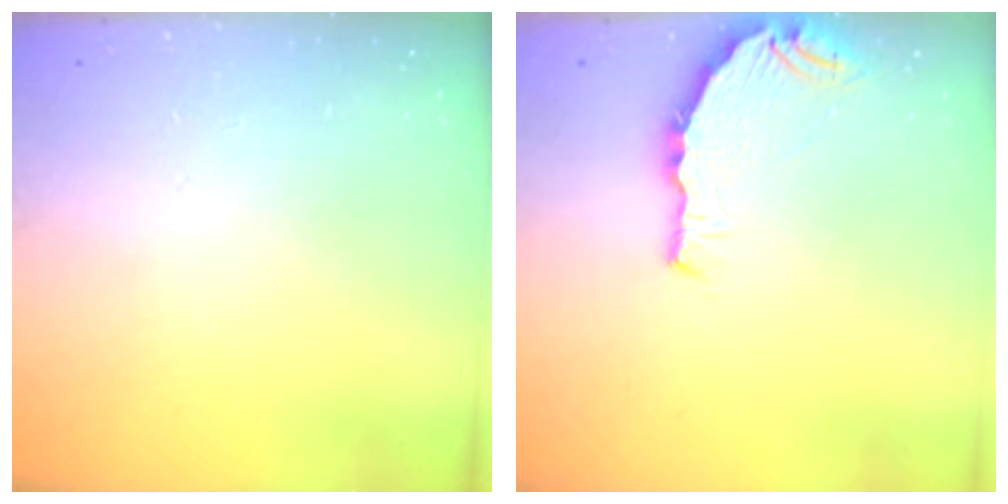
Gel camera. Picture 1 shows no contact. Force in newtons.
{"total": 7.2, "press": 5.7, "slide": 4.4}